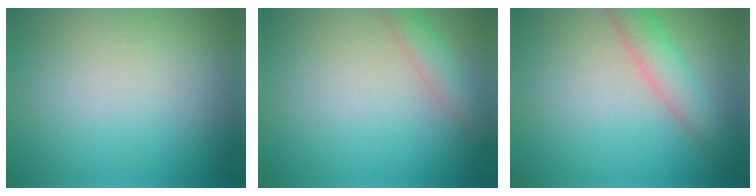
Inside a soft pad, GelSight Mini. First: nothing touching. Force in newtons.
{"total": 2.3, "press": 2.3, "slide": 0.1}
{"total": 3.4, "press": 3.4, "slide": 0.1}